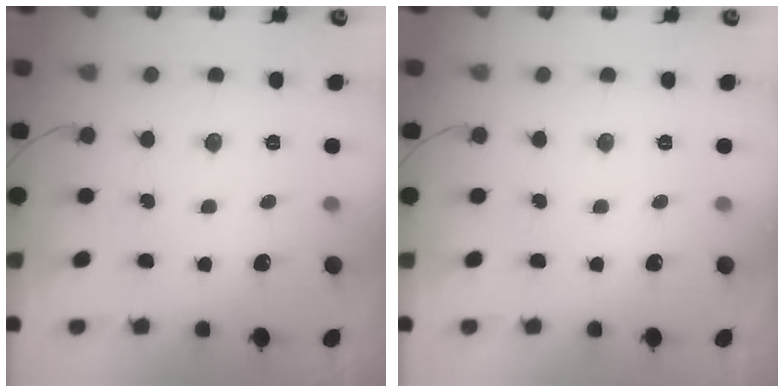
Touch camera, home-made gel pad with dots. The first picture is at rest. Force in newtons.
{"total": 0.0}